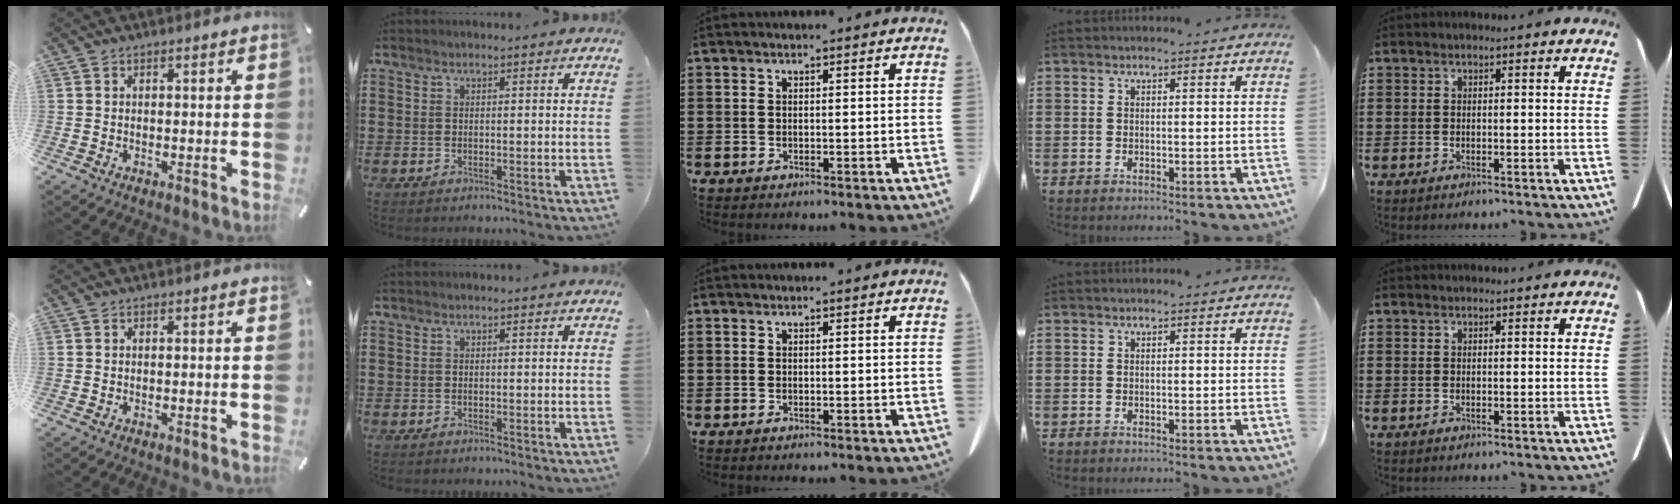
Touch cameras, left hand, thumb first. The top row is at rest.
{"little": {"total": 0.5, "force": [0.5, 0.1, 0.0], "torque": [0.007, -0.001, 0.007]}}